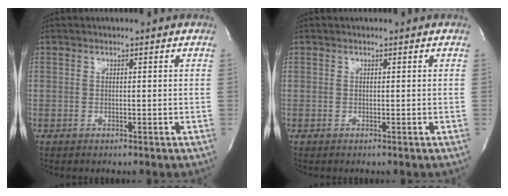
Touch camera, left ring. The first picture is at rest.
{"total": 0.0}